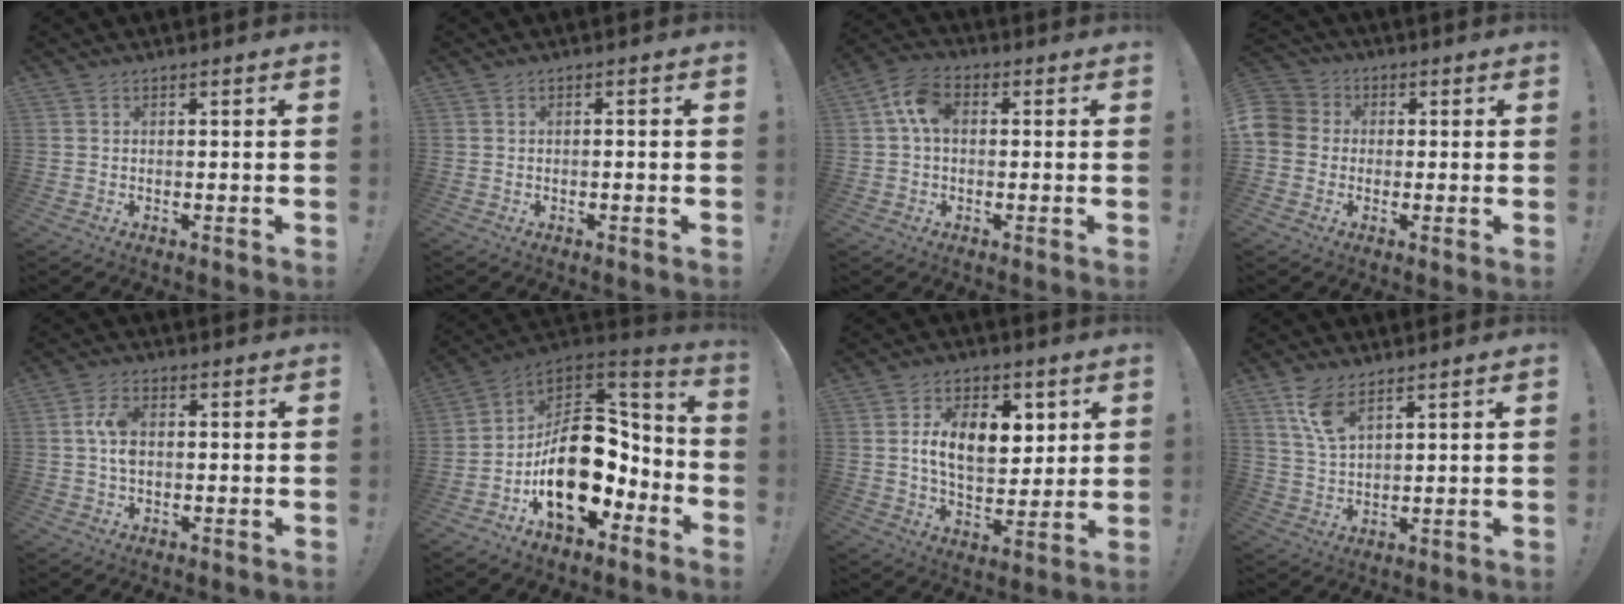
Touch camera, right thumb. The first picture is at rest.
{"total": 1.0, "force": [-0.6, 0.0, 0.8], "torque": [-0.015, 0.001, -0.010]}
{"total": 7.6, "force": [0.9, 4.8, 5.8], "torque": [-0.113, 0.009, 0.018]}
{"total": 6.4, "force": [-0.7, 6.0, 2.2], "torque": [-0.052, 0.017, -0.014]}
{"total": 6.2, "force": [0.5, 3.9, 4.9], "torque": [-0.098, 0.012, 0.012]}
{"total": 22.8, "force": [-3.1, 15.5, 16.5], "torque": [-0.242, 0.012, -0.031]}
{"total": 12.7, "force": [3.4, 8.0, 9.3], "torque": [-0.141, -0.003, 0.060]}
{"total": 8.0, "force": [5.3, 3.0, 5.3], "torque": [-0.097, -0.022, 0.099]}